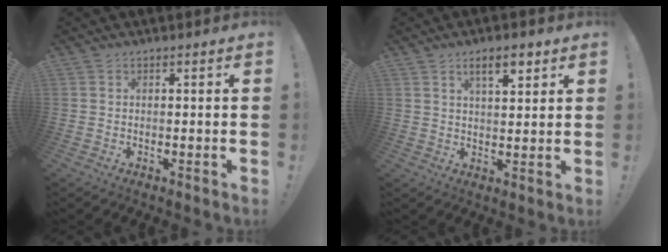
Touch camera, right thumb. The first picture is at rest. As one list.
[{"total": 6.6, "force": [4.0, 2.2, 4.8], "torque": [-0.063, -0.017, 0.064]}]